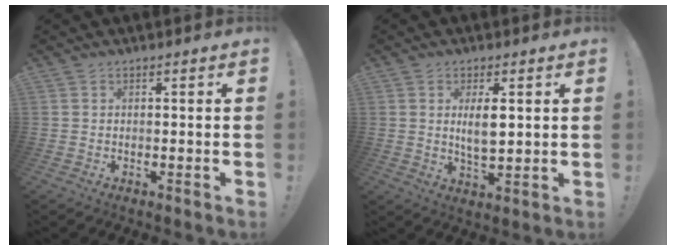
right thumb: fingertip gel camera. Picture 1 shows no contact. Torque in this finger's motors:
{"motor_torque": [0.11, 0.34, 0.56, -0.02, 0.03]}